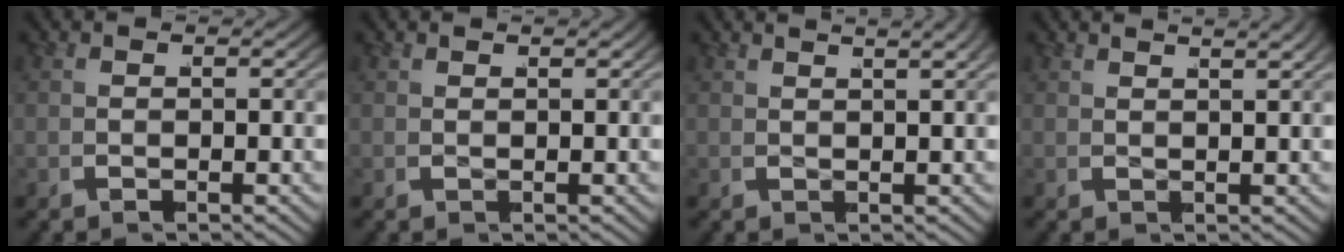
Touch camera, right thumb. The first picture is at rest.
{"total": 0.7, "force": [0.7, -0.2, 0.0], "torque": [0.007, 0.001, 0.014]}
{"total": 2.6, "force": [2.0, 0.3, 1.6], "torque": [-0.008, 0.009, 0.031]}
{"total": 2.2, "force": [2.0, 0.1, 1.0], "torque": [-0.001, 0.008, 0.030]}